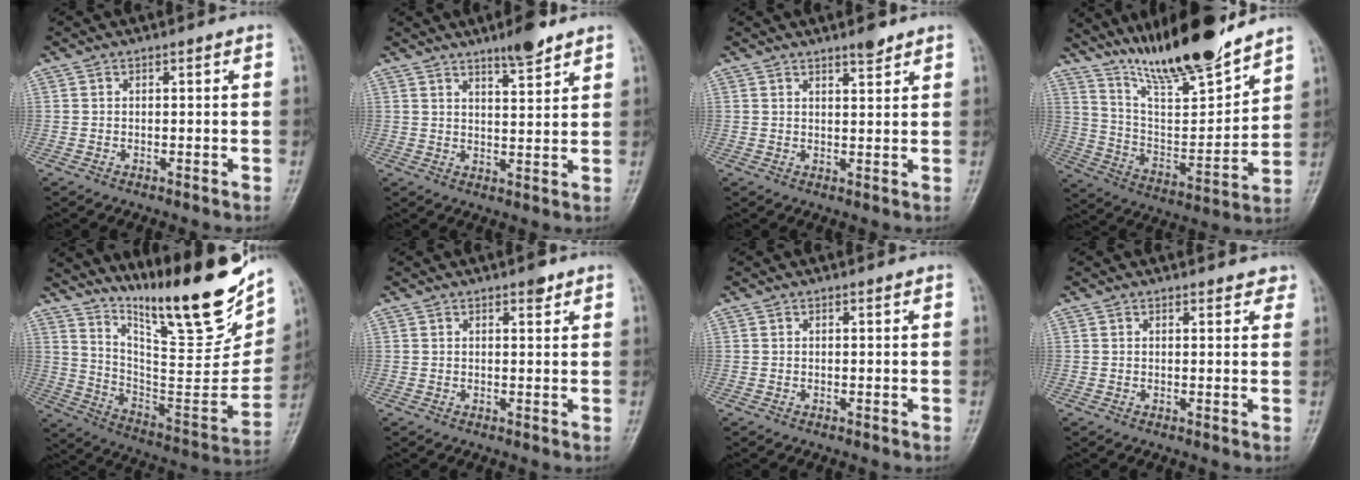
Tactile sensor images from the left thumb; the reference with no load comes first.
{"total": 5.8, "force": [4.5, 1.2, 3.6], "torque": [-0.044, -0.033, 0.069]}
{"total": 2.9, "force": [2.4, 0.7, 1.5], "torque": [-0.018, -0.019, 0.038]}
{"total": 19.5, "force": [16.3, 3.5, 10.2], "torque": [-0.136, -0.097, 0.290]}
{"total": 25.2, "force": [18.0, 5.0, 16.9], "torque": [-0.225, -0.103, 0.300]}
{"total": 1.8, "force": [1.4, 0.7, 1.0], "torque": [-0.008, -0.007, 0.018]}
{"total": 0.0}
{"total": 2.8, "force": [2.4, 1.1, 0.8], "torque": [0.010, -0.008, 0.019]}